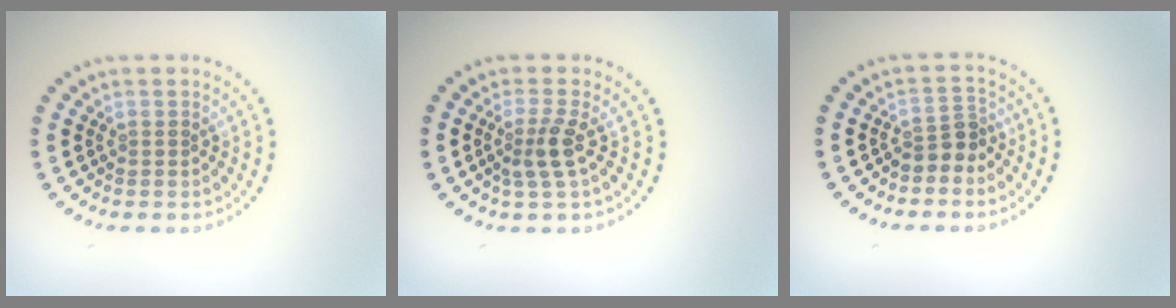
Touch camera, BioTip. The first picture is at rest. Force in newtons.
{"total": 2.3, "press": 1.8, "slide": 1.4}
{"total": 2.2, "press": 1.7, "slide": 1.4}